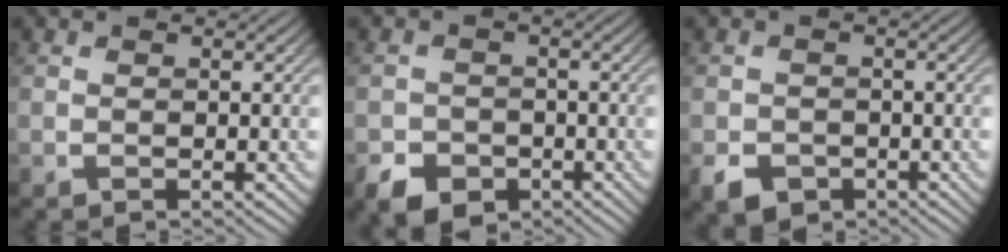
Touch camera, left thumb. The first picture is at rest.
{"total": 4.2, "force": [-2.5, 3.0, 1.6], "torque": [-0.031, -0.009, -0.049]}
{"total": 3.4, "force": [-1.9, 2.5, 1.4], "torque": [-0.028, -0.012, -0.039]}